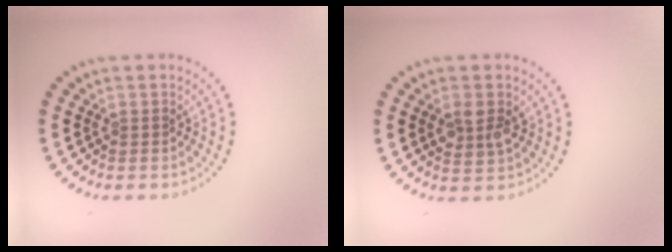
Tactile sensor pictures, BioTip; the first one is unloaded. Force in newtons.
{"total": 2.5, "press": 2.5, "slide": 0.4}